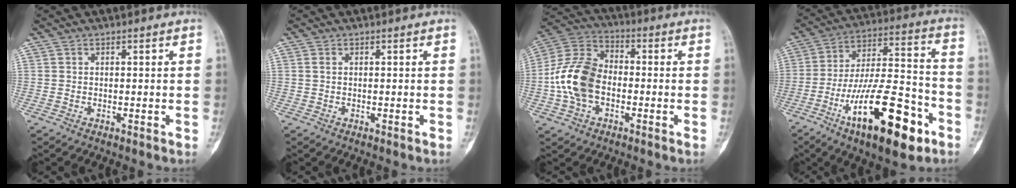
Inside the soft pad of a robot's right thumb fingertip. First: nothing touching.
{"total": 1.0, "force": [0.3, 0.6, 0.7], "torque": [-0.019, 0.003, 0.008]}
{"total": 13.8, "force": [-2.2, 9.3, 9.9], "torque": [-0.193, 0.035, -0.051]}
{"total": 23.9, "force": [-11.1, 8.5, 19.4], "torque": [-0.321, 0.061, -0.177]}